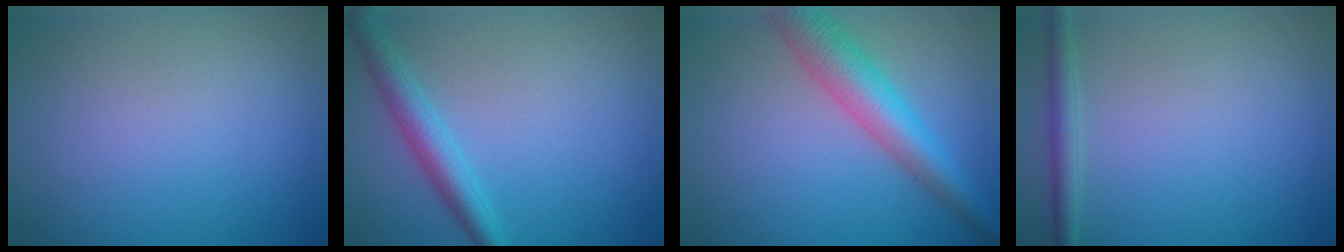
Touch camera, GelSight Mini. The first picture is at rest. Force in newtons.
{"total": 3.5, "press": 3.5, "slide": 0.0}
{"total": 5.2, "press": 5.2, "slide": 0.2}
{"total": 1.8, "press": 1.8, "slide": 0.1}